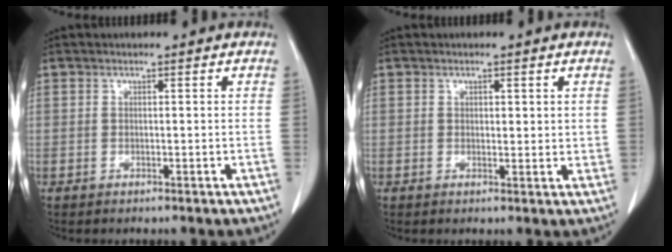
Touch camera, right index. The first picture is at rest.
{"total": 2.1, "force": [0.9, 1.1, 1.5], "torque": [-0.016, -0.006, 0.012]}